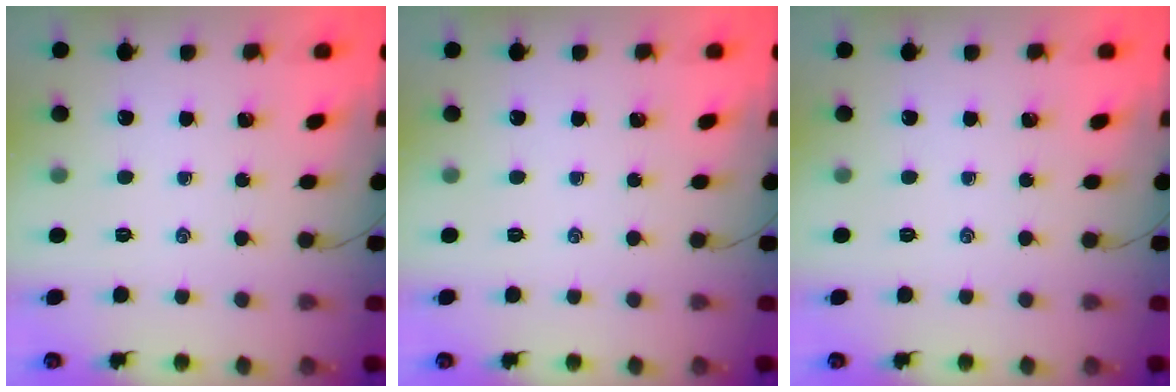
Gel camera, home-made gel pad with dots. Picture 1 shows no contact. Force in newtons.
{"total": 0.0}
{"total": 0.0}